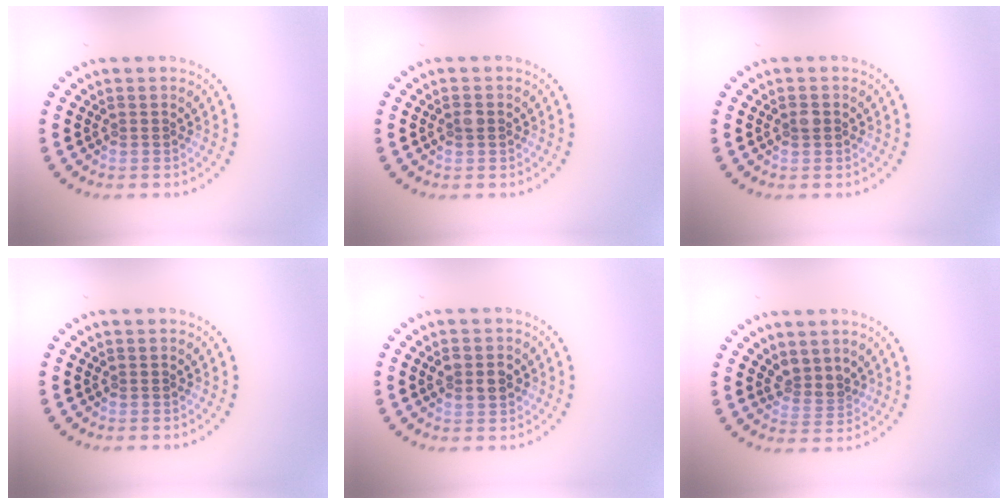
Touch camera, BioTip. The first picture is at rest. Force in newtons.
{"total": 1.0, "press": 1.0, "slide": 0.1}
{"total": 1.0, "press": 1.0, "slide": 0.1}
{"total": 0.0}
{"total": 2.7, "press": 2.7, "slide": 0.1}
{"total": 2.3, "press": 1.7, "slide": 1.6}